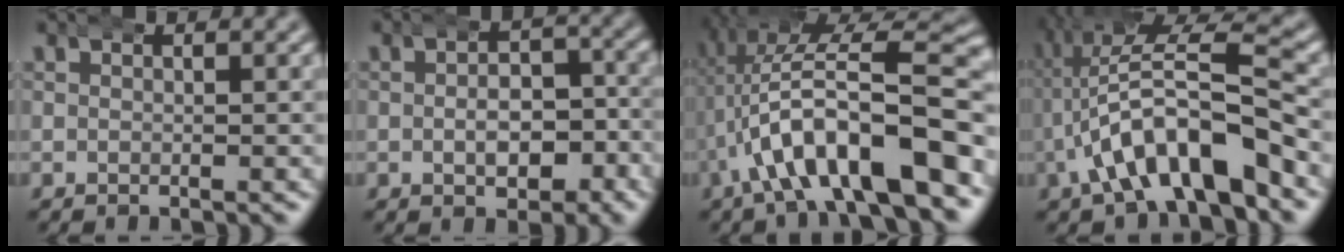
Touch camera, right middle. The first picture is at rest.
{"total": 5.2, "force": [-1.7, 3.4, 3.7], "torque": [-0.030, 0.002, -0.030]}
{"total": 12.1, "force": [-1.7, 5.3, 10.7], "torque": [-0.172, 0.006, -0.022]}
{"total": 8.5, "force": [-1.0, 3.7, 7.6], "torque": [-0.129, 0.007, -0.016]}